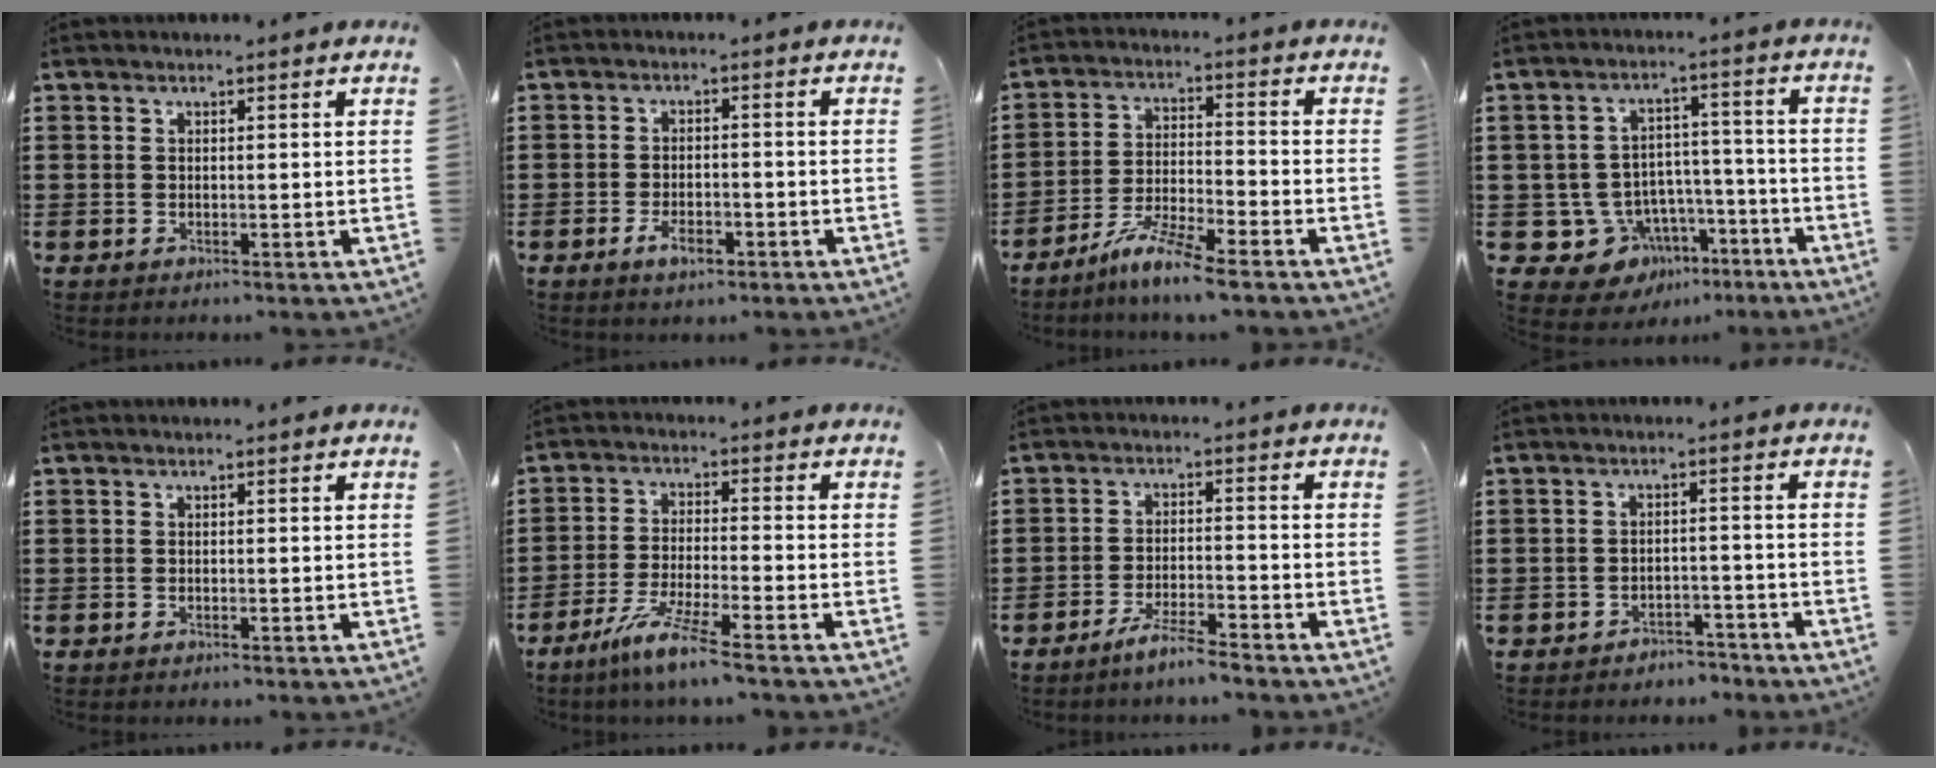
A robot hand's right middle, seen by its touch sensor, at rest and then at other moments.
{"total": 3.6, "force": [-2.1, 1.4, 2.5], "torque": [-0.050, 0.001, -0.040]}
{"total": 6.9, "force": [-6.0, -0.3, 3.5], "torque": [-0.073, -0.012, -0.115]}
{"total": 7.5, "force": [-4.0, 6.2, 1.3], "torque": [-0.050, 0.020, -0.069]}
{"total": 0.0}
{"total": 6.7, "force": [-5.2, -0.1, 4.3], "torque": [-0.088, -0.011, -0.097]}
{"total": 4.3, "force": [-3.8, -0.1, 1.9], "torque": [-0.039, -0.001, -0.074]}
{"total": 2.7, "force": [-2.7, 0.5, -0.2], "torque": [-0.005, 0.002, -0.059]}